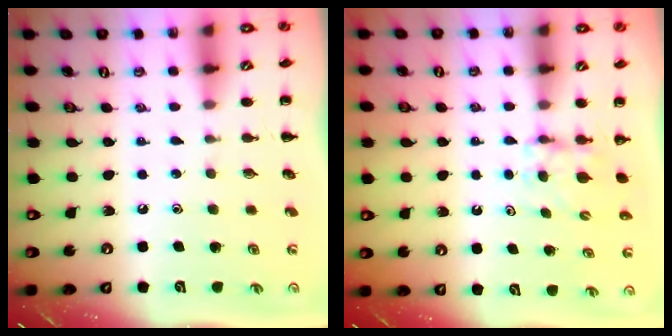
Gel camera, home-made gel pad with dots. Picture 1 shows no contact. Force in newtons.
{"total": 3.8, "press": 3.6, "slide": 1.3}